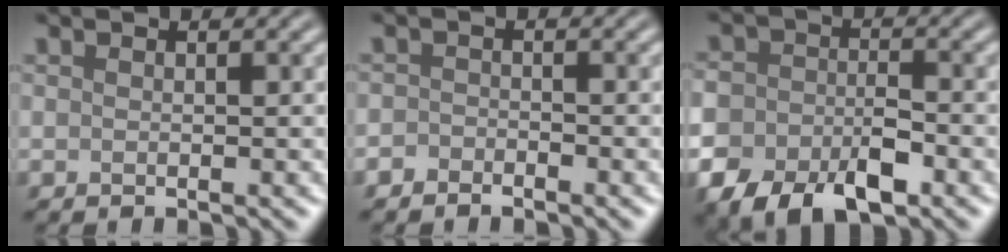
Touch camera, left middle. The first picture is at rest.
{"total": 1.1, "force": [-0.9, 0.5, 0.2], "torque": [-0.001, 0.002, -0.019]}
{"total": 7.1, "force": [-3.8, 4.1, 4.3], "torque": [-0.077, -0.010, -0.065]}